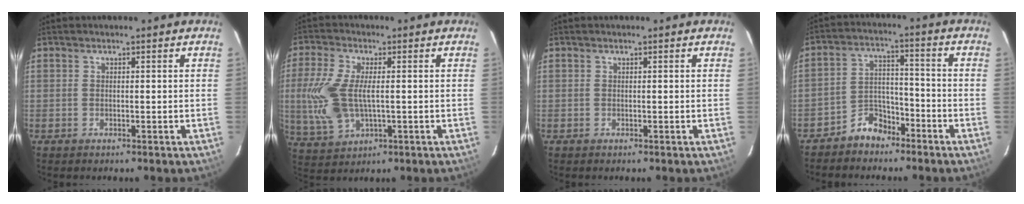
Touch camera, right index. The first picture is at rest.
{"total": 11.6, "force": [-0.4, 5.7, 10.1], "torque": [-0.226, -0.002, 0.000]}
{"total": 0.0}
{"total": 6.6, "force": [-5.2, 3.9, 1.3], "torque": [-0.026, 0.023, -0.087]}